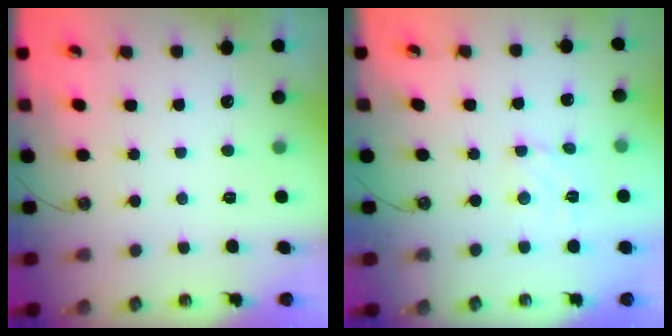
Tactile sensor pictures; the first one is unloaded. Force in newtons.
{"total": 2.8, "press": 2.7, "slide": 0.4}